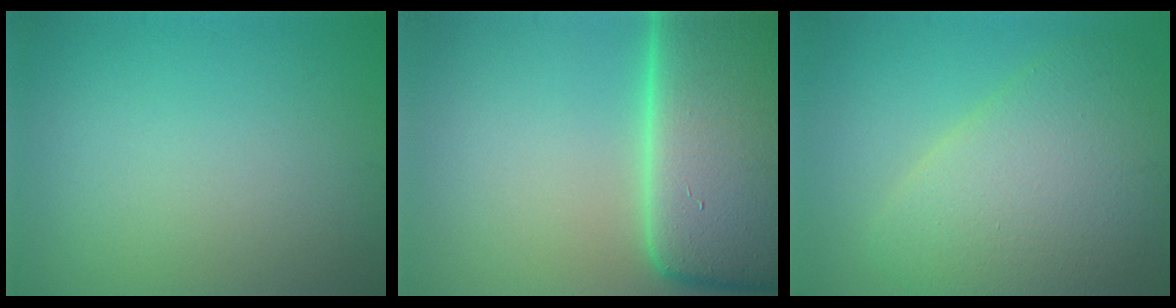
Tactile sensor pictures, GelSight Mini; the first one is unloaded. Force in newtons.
{"total": 19.1, "press": 19.1, "slide": 1.9}
{"total": 8.2, "press": 8.2, "slide": 0.5}